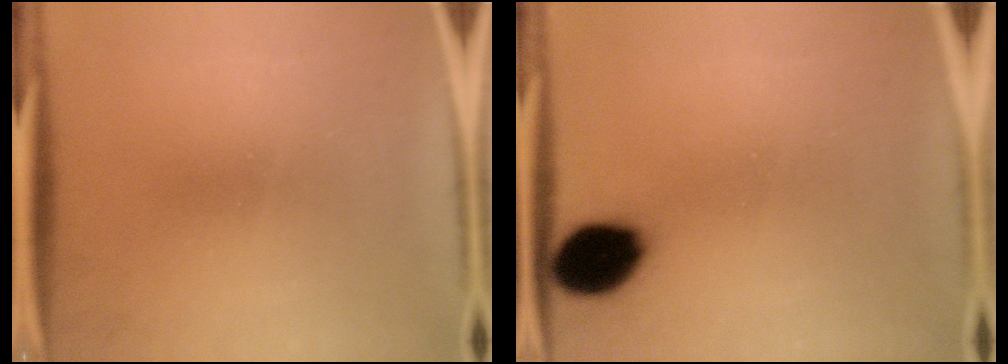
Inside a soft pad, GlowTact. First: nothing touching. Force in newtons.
{"total": 11.9}